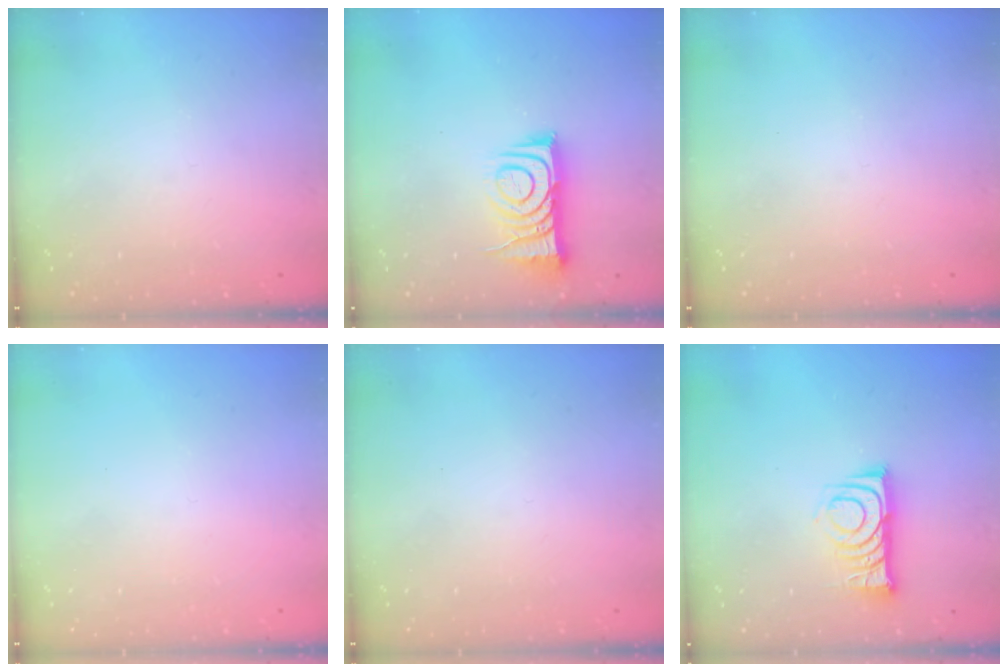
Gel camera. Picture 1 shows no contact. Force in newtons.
{"total": 9.9, "press": 9.8, "slide": 1.1}
{"total": 0.0}
{"total": 1.6, "press": 1.6, "slide": 0.1}
{"total": 1.8, "press": 1.7, "slide": 0.1}
{"total": 11.1, "press": 11.0, "slide": 1.0}